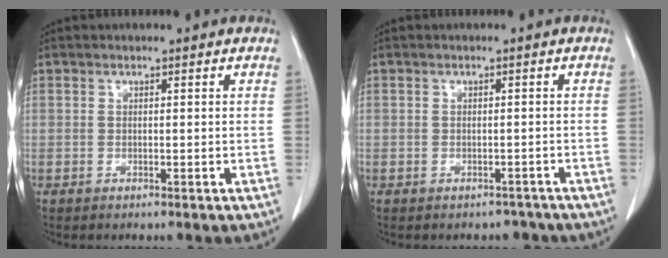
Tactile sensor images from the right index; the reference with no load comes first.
{"total": 2.9, "force": [-2.2, 1.8, -0.3], "torque": [0.008, 0.012, -0.031]}